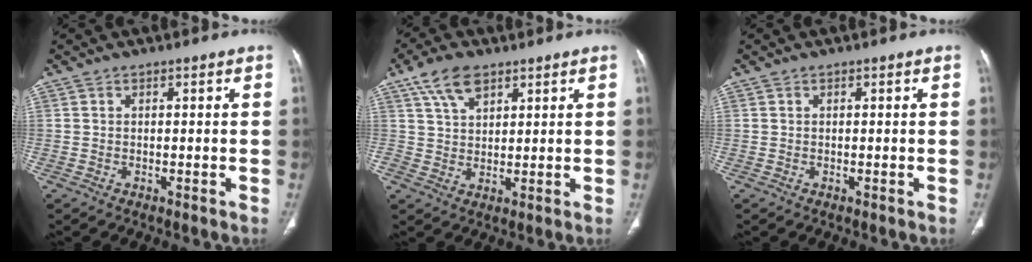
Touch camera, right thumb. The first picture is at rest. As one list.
[{"total": 7.1, "force": [4.2, 3.8, 4.2], "torque": [-0.066, -0.006, 0.080]}, {"total": 0.0}]